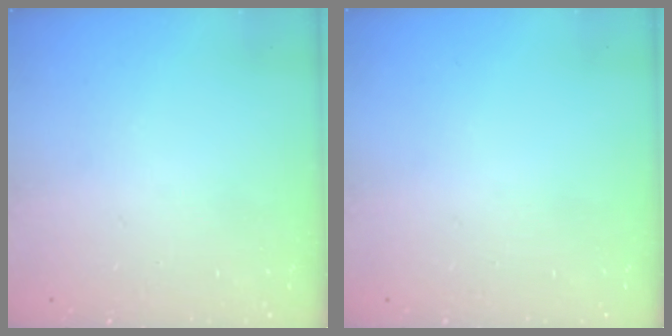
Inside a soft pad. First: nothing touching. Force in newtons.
{"total": 0.0}